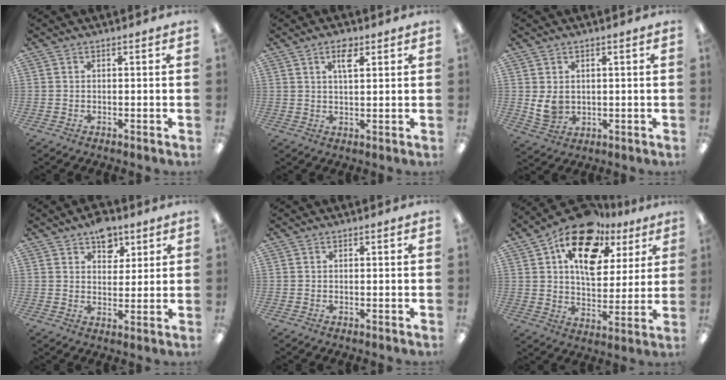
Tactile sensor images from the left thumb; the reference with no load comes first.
{"total": 4.8, "force": [2.7, 1.9, 3.5], "torque": [-0.061, -0.002, 0.043]}
{"total": 4.9, "force": [1.2, 3.9, 2.7], "torque": [-0.051, -0.009, 0.021]}
{"total": 7.9, "force": [5.1, 5.0, 3.3], "torque": [-0.025, -0.019, 0.086]}
{"total": 0.0}
{"total": 17.7, "force": [10.0, 10.1, 10.6], "torque": [-0.170, -0.044, 0.175]}